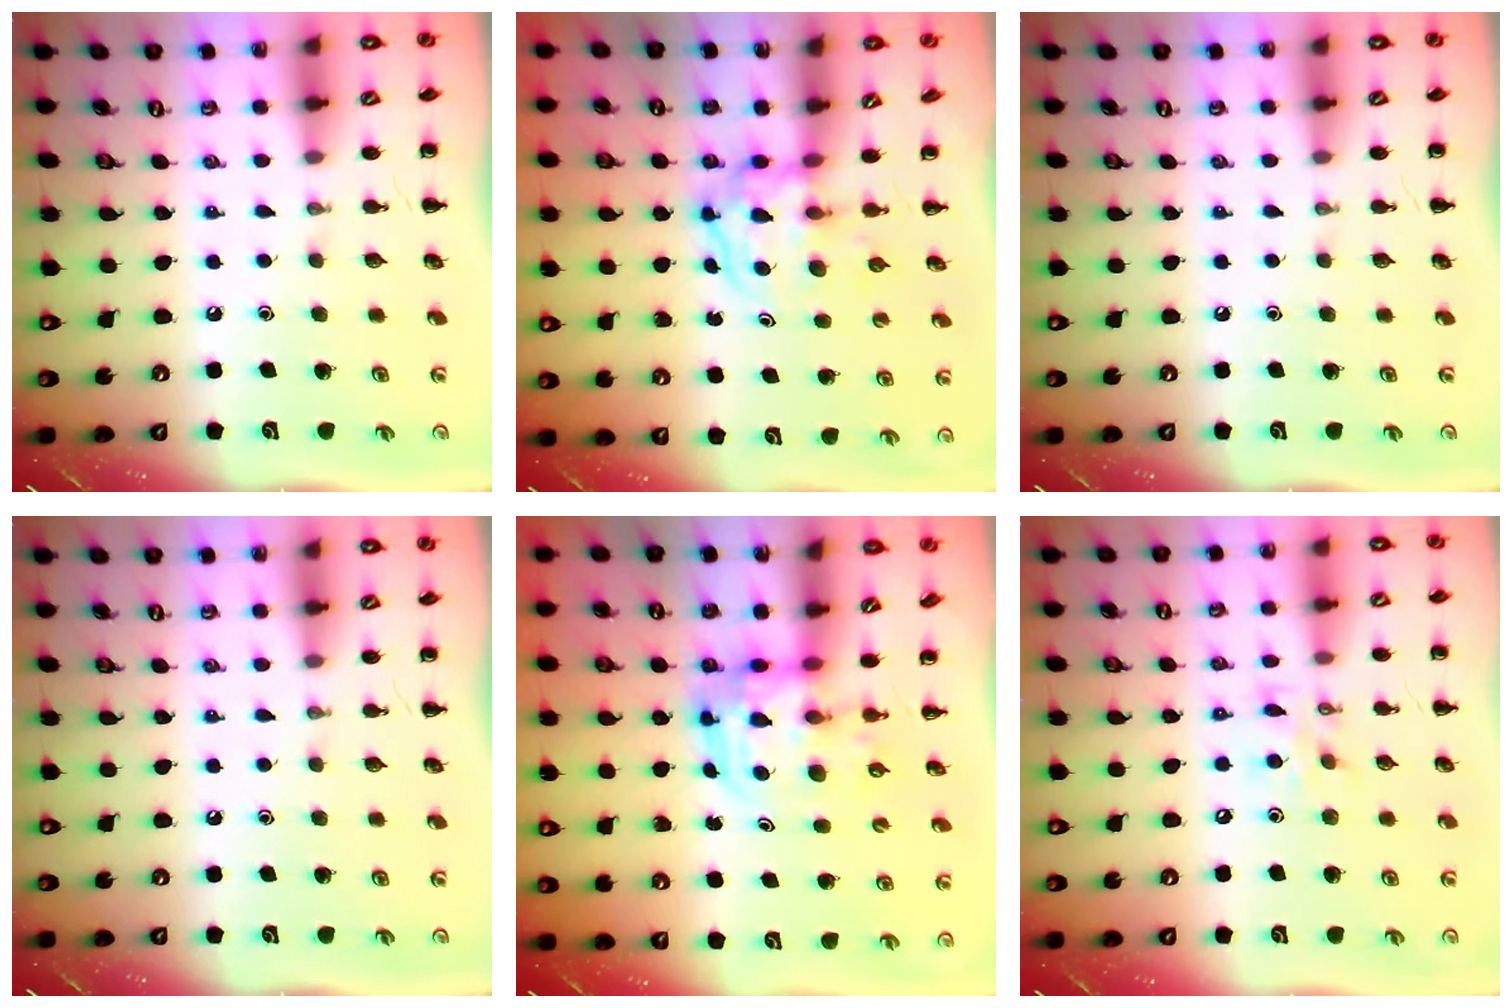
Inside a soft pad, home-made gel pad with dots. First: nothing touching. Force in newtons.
{"total": 3.8, "press": 3.8, "slide": 0.4}
{"total": 0.0}
{"total": 0.0}
{"total": 4.6, "press": 4.5, "slide": 1.0}
{"total": 9.2, "press": 9.1, "slide": 1.1}